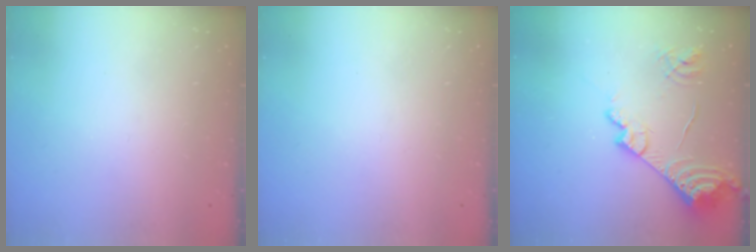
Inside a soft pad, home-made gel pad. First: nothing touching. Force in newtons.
{"total": 0.0}
{"total": 16.6, "press": 16.5, "slide": 1.7}